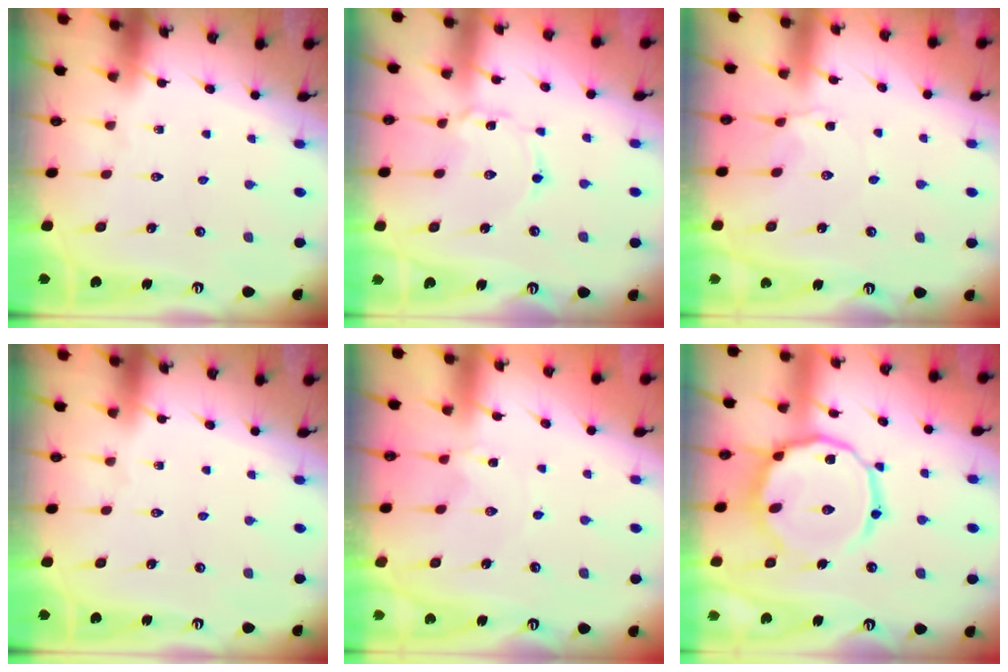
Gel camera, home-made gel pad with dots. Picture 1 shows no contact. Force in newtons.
{"total": 1.7, "press": 1.7, "slide": 0.0}
{"total": 3.1, "press": 3.0, "slide": 0.7}
{"total": 0.0}
{"total": 0.0}
{"total": 16.1, "press": 16.0, "slide": 1.3}